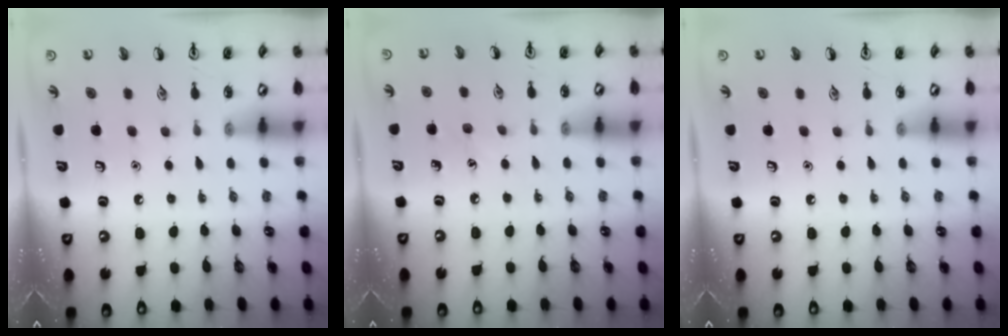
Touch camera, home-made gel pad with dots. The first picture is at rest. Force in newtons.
{"total": 3.9, "press": 3.7, "slide": 1.2}
{"total": 0.0}